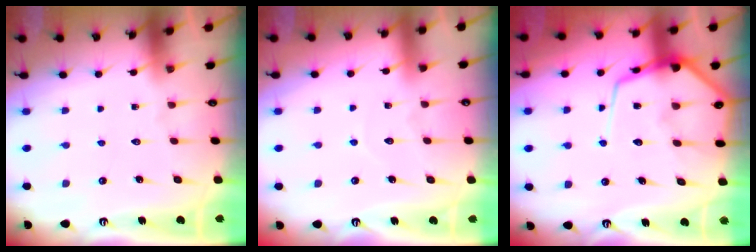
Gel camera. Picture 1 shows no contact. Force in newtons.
{"total": 4.2, "press": 4.2, "slide": 0.4}
{"total": 13.1, "press": 13.0, "slide": 1.3}